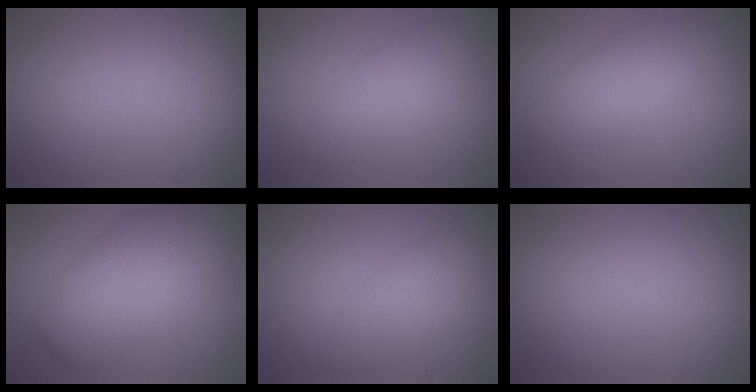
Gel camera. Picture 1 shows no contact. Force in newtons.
{"total": 3.0, "press": 3.0, "slide": 0.1}
{"total": 3.3, "press": 3.3, "slide": 0.2}
{"total": 7.3, "press": 7.3, "slide": 0.2}
{"total": 2.8, "press": 2.8, "slide": 0.2}
{"total": 0.0}